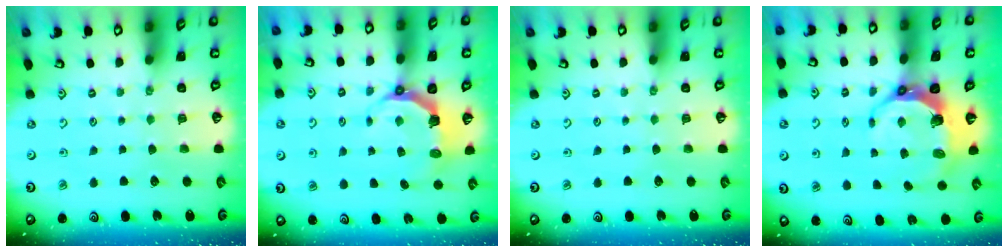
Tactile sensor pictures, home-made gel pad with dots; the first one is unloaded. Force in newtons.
{"total": 6.1, "press": 4.5, "slide": 4.2}
{"total": 0.0}
{"total": 9.4, "press": 8.0, "slide": 5.0}